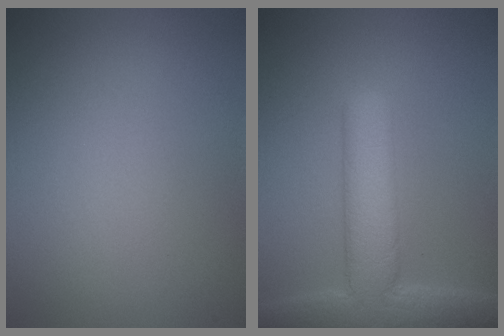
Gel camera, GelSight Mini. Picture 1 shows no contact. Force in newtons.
{"total": 8.8, "press": 8.8, "slide": 0.6}